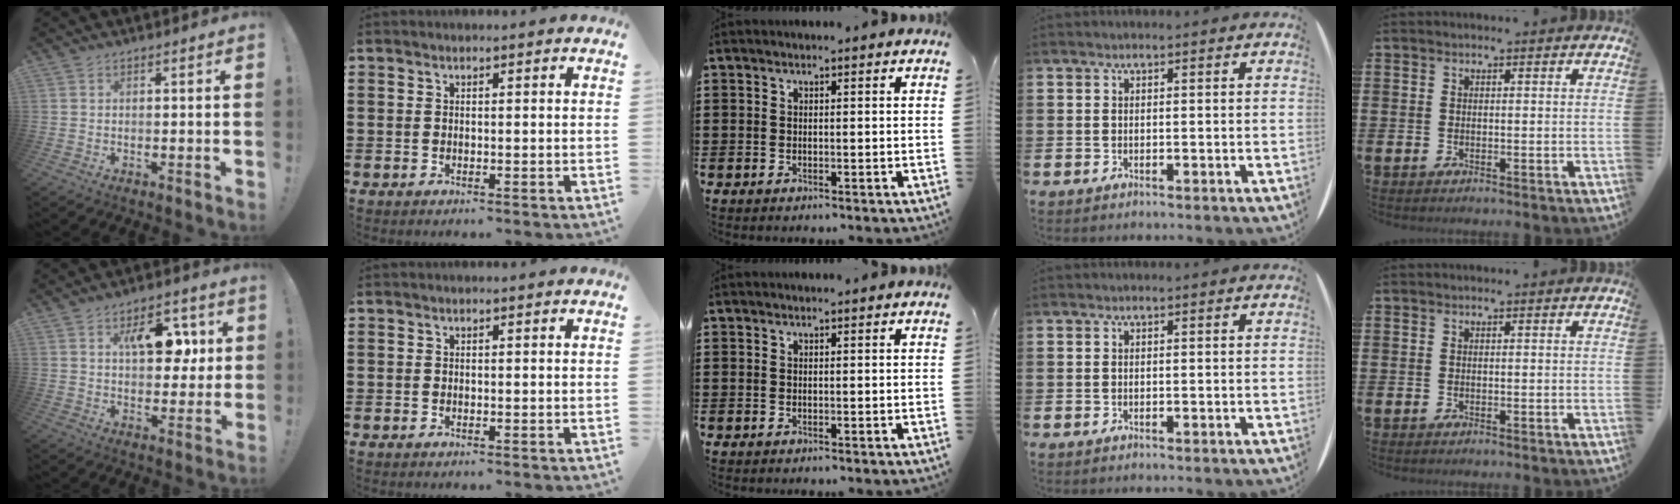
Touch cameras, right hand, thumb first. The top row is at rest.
{"thumb": {"total": 12.2, "force": [4.4, 7.5, 8.5], "torque": [-0.106, -0.004, 0.076]}}